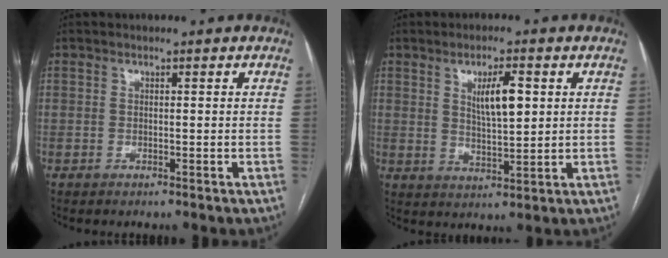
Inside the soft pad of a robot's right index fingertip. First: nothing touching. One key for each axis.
{"total": 6.2, "fx": 2.0, "fy": 1.5, "fz": 5.7, "tx": -0.099, "ty": -0.001, "tz": 0.038}